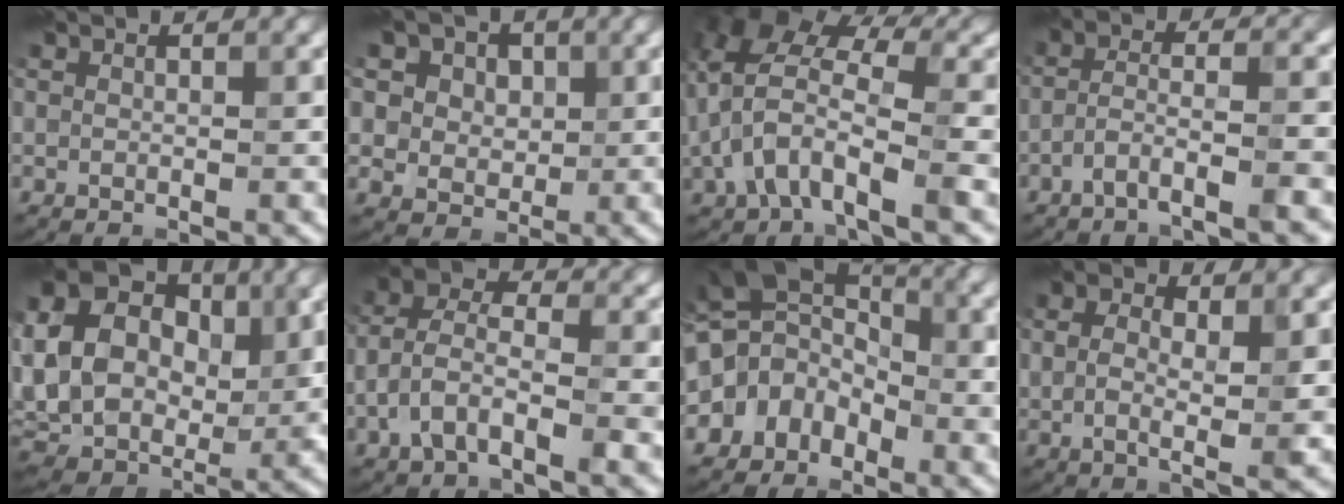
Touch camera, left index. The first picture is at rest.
{"total": 9.1, "force": [4.0, 7.0, 4.2], "torque": [-0.077, 0.018, 0.041]}
{"total": 8.5, "force": [-0.6, 4.3, 7.3], "torque": [-0.142, 0.015, -0.023]}
{"total": 4.5, "force": [-2.9, 0.3, 3.4], "torque": [-0.064, 0.009, -0.062]}
{"total": 11.9, "force": [2.0, 8.4, 8.1], "torque": [-0.172, 0.012, 0.035]}
{"total": 5.6, "force": [-2.1, 2.8, 4.4], "torque": [-0.090, 0.011, -0.046]}
{"total": 5.7, "force": [-1.1, 4.4, 3.5], "torque": [-0.054, 0.014, -0.043]}
{"total": 5.6, "force": [0.4, 2.3, 5.1], "torque": [-0.090, -0.001, 0.003]}